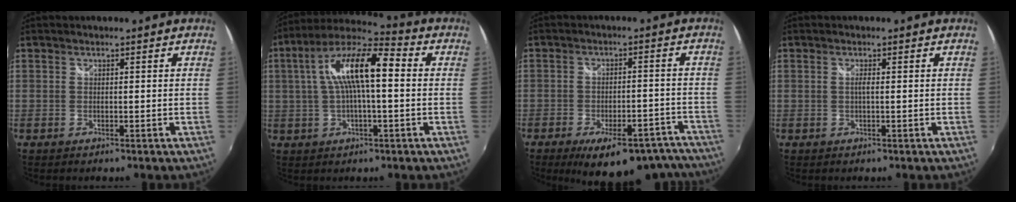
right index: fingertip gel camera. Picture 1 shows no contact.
{"total": 14.1, "force": [1.6, 4.1, 13.4], "torque": [-0.250, 0.025, 0.019]}
{"total": 17.4, "force": [-13.8, 6.5, 8.3], "torque": [-0.129, 0.003, -0.167]}
{"total": 0.9, "force": [0.0, -0.2, 0.8], "torque": [-0.016, 0.000, -0.001]}